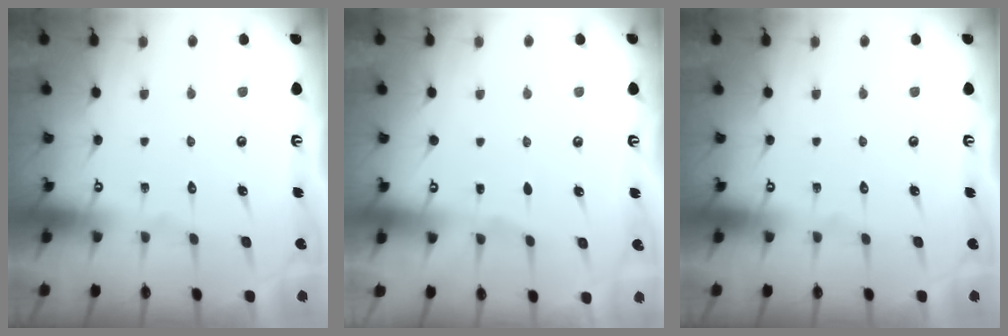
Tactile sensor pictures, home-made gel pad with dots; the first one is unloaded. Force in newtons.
{"total": 1.8, "press": 1.8, "slide": 0.2}
{"total": 0.0}